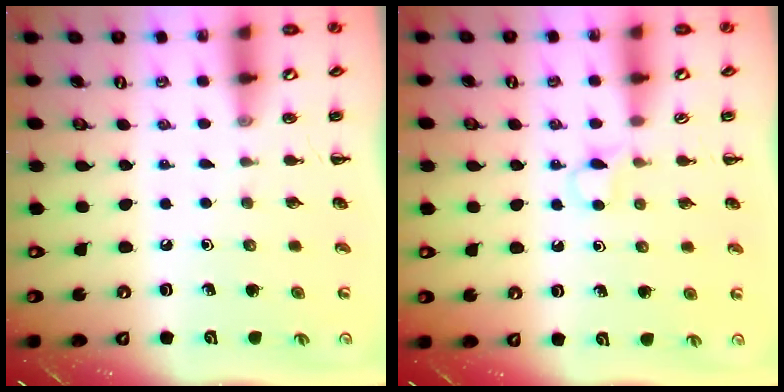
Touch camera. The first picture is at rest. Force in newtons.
{"total": 3.1, "press": 2.9, "slide": 1.3}